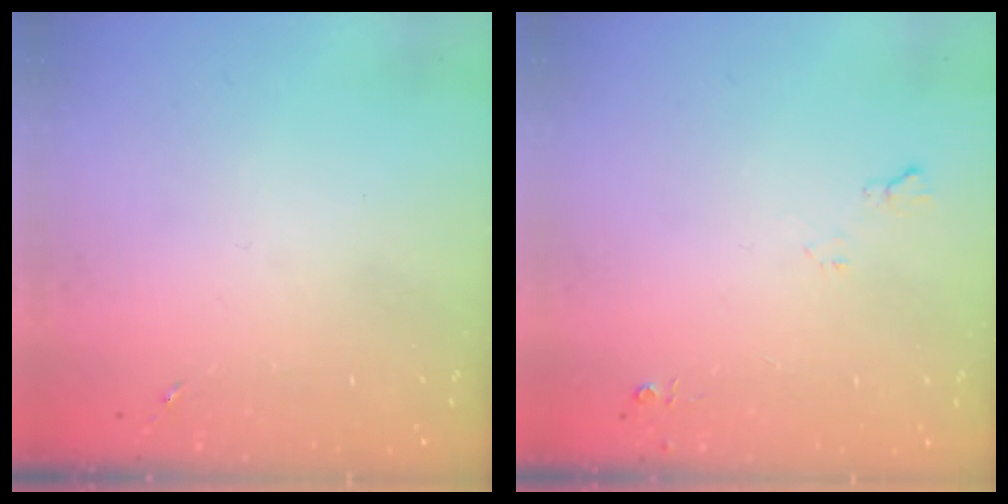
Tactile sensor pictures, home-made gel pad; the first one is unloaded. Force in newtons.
{"total": 4.9, "press": 4.8, "slide": 0.9}